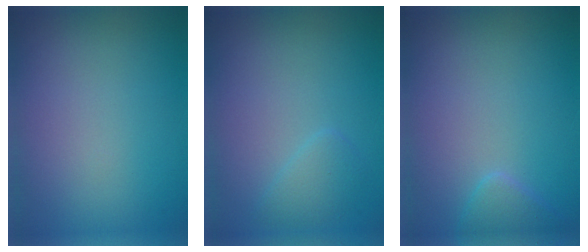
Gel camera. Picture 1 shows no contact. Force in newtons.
{"total": 1.4, "press": 1.4, "slide": 0.1}
{"total": 1.4, "press": 1.4, "slide": 0.1}